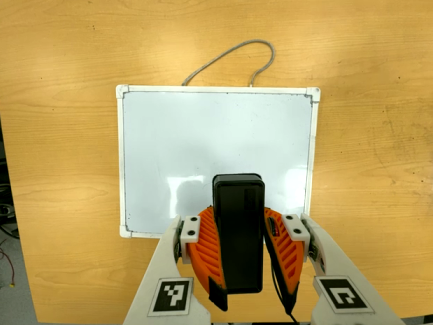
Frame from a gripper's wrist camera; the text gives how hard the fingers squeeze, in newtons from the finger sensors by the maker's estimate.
{"total": 7.8, "left": 6.7, "right": 8.9}